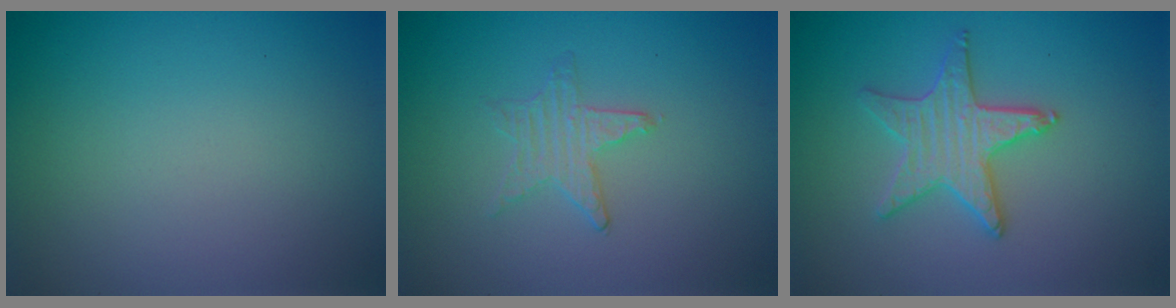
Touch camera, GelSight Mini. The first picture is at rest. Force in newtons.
{"total": 0.9, "press": 0.9, "slide": 0.2}
{"total": 3.2, "press": 3.2, "slide": 0.2}